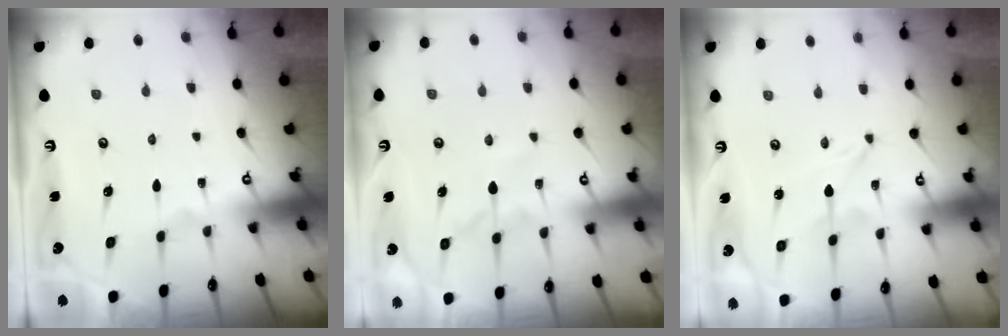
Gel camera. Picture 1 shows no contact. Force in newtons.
{"total": 5.3, "press": 5.2, "slide": 0.9}
{"total": 0.0}